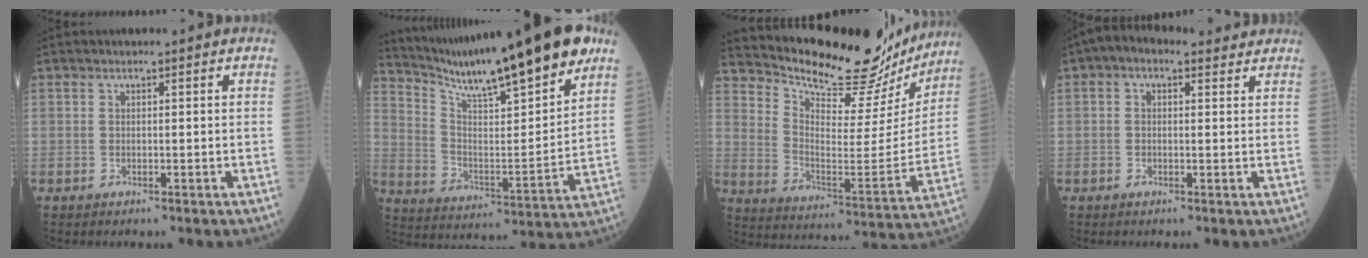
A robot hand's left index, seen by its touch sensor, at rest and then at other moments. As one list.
[{"total": 21.4, "force": [17.2, 1.1, 12.6], "torque": [-0.208, -0.017, 0.275]}, {"total": 22.7, "force": [21.1, 5.3, 6.6], "torque": [-0.109, -0.061, 0.291]}, {"total": 5.0, "force": [2.9, 2.8, 2.9], "torque": [-0.046, 0.036, 0.042]}]